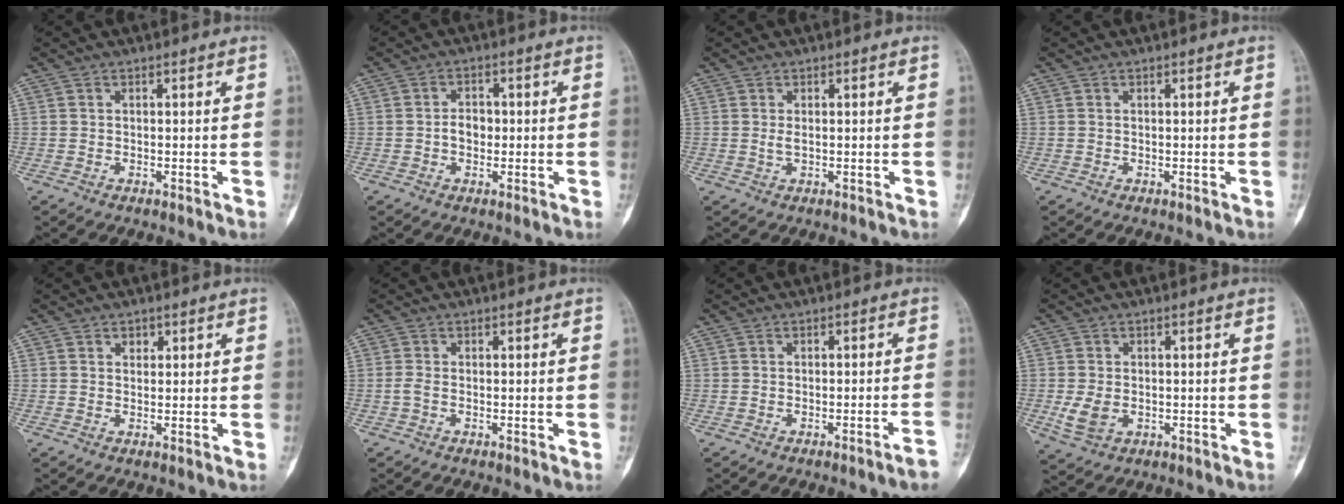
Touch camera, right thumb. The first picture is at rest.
{"total": 3.2, "force": [-0.4, 2.4, 2.1], "torque": [-0.020, 0.009, -0.013]}
{"total": 1.1, "force": [0.1, 0.4, 1.0], "torque": [-0.021, -0.003, 0.004]}
{"total": 0.0}
{"total": 1.4, "force": [0.7, 1.1, 0.5], "torque": [0.004, -0.003, 0.009]}
{"total": 1.1, "force": [-0.4, 0.5, 0.9], "torque": [-0.026, -0.002, -0.011]}
{"total": 2.8, "force": [-2.0, -0.4, 1.9], "torque": [-0.035, 0.014, -0.023]}
{"total": 4.8, "force": [-0.8, 3.4, 3.3], "torque": [-0.064, -0.001, -0.007]}